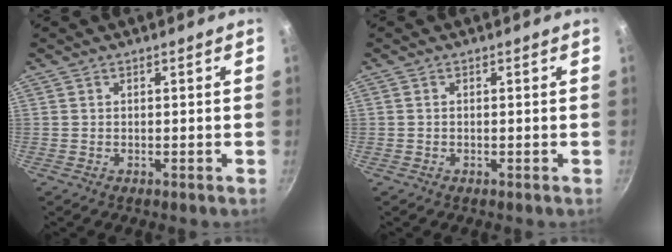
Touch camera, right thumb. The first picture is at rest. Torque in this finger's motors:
{"motor_torque": [0.02, 0.29, 0.23, 0.09, 0.01]}